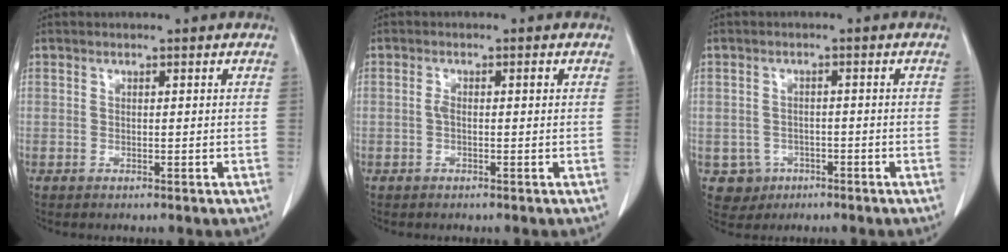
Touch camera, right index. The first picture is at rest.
{"total": 1.8, "force": [0.1, 0.6, 1.6], "torque": [-0.034, 0.008, 0.002]}
{"total": 3.9, "force": [-1.4, 3.6, 0.1], "torque": [0.002, 0.011, -0.017]}